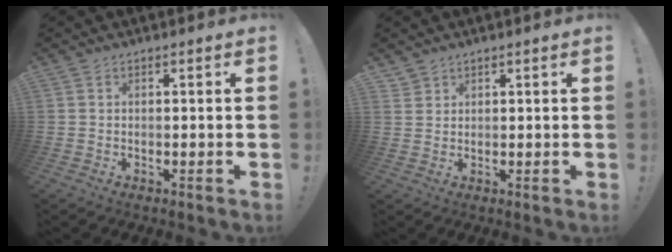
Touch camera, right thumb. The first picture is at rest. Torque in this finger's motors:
{"motor_torque": [-0.26, -0.31, 0.04, -0.07, 0.00]}